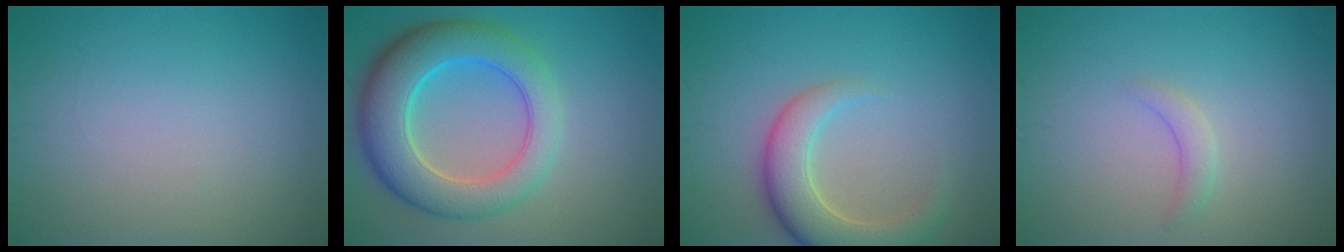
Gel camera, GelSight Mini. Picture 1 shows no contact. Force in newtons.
{"total": 8.6, "press": 8.6, "slide": 0.5}
{"total": 5.6, "press": 5.6, "slide": 0.6}
{"total": 1.3, "press": 1.3, "slide": 0.2}